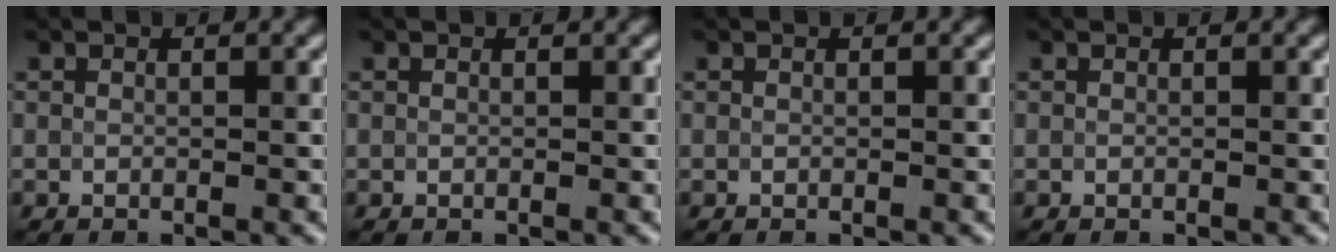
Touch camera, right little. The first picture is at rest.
{"total": 0.0}
{"total": 0.0}
{"total": 0.0}